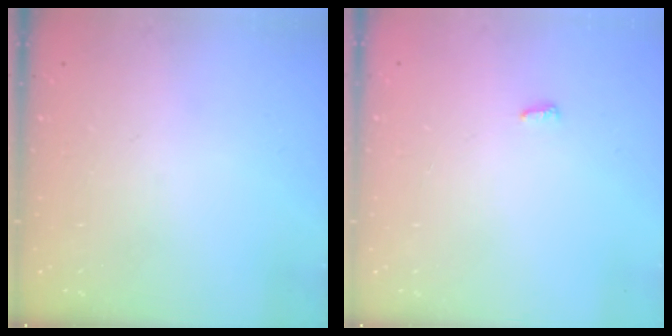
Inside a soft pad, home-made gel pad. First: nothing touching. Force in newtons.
{"total": 2.8, "press": 2.8, "slide": 0.5}